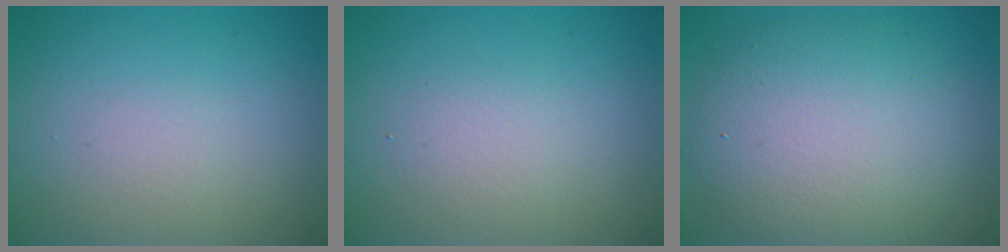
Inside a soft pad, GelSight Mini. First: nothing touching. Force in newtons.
{"total": 1.5, "press": 1.5, "slide": 0.1}
{"total": 8.5, "press": 8.5, "slide": 0.8}